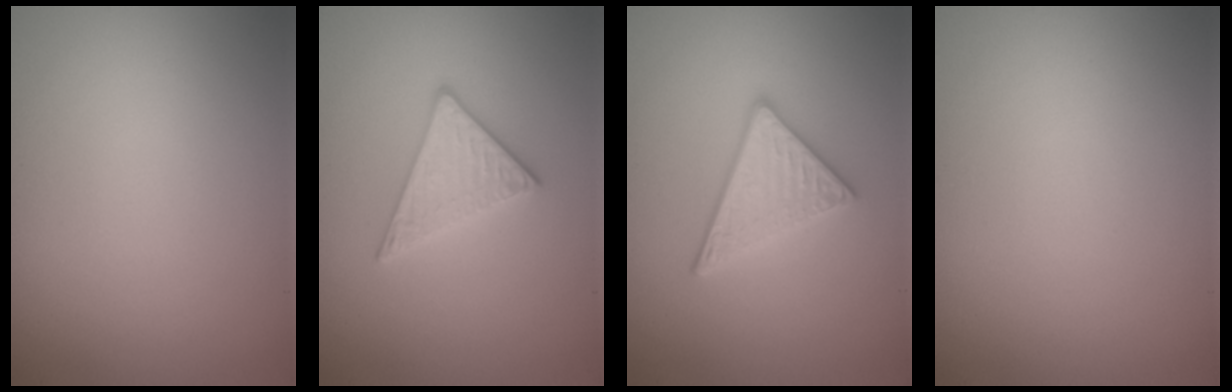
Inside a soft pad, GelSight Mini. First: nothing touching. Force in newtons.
{"total": 3.2, "press": 3.0, "slide": 1.0}
{"total": 3.6, "press": 3.0, "slide": 2.0}
{"total": 0.0}